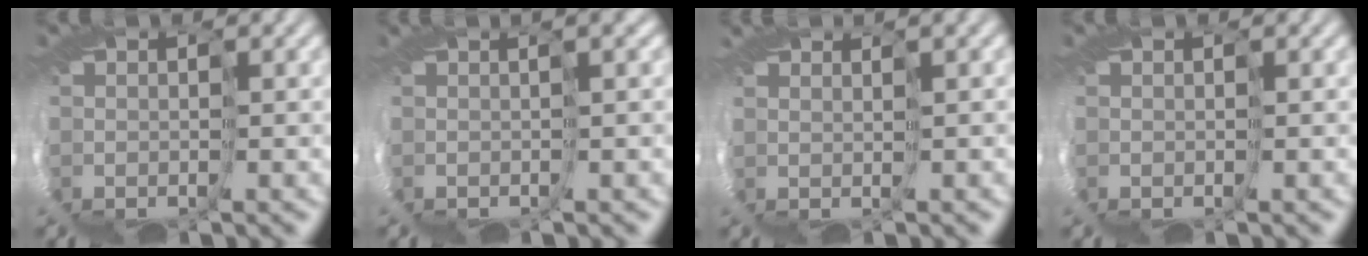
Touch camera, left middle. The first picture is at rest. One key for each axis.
{"total": 3.3, "fx": -0.8, "fy": -2.7, "fz": -1.7, "tx": 0.024, "ty": -0.007, "tz": 0.003}
{"total": 2.8, "fx": 1.4, "fy": -1.8, "fz": -1.5, "tx": 0.037, "ty": -0.002, "tz": 0.029}
{"total": 0.0}